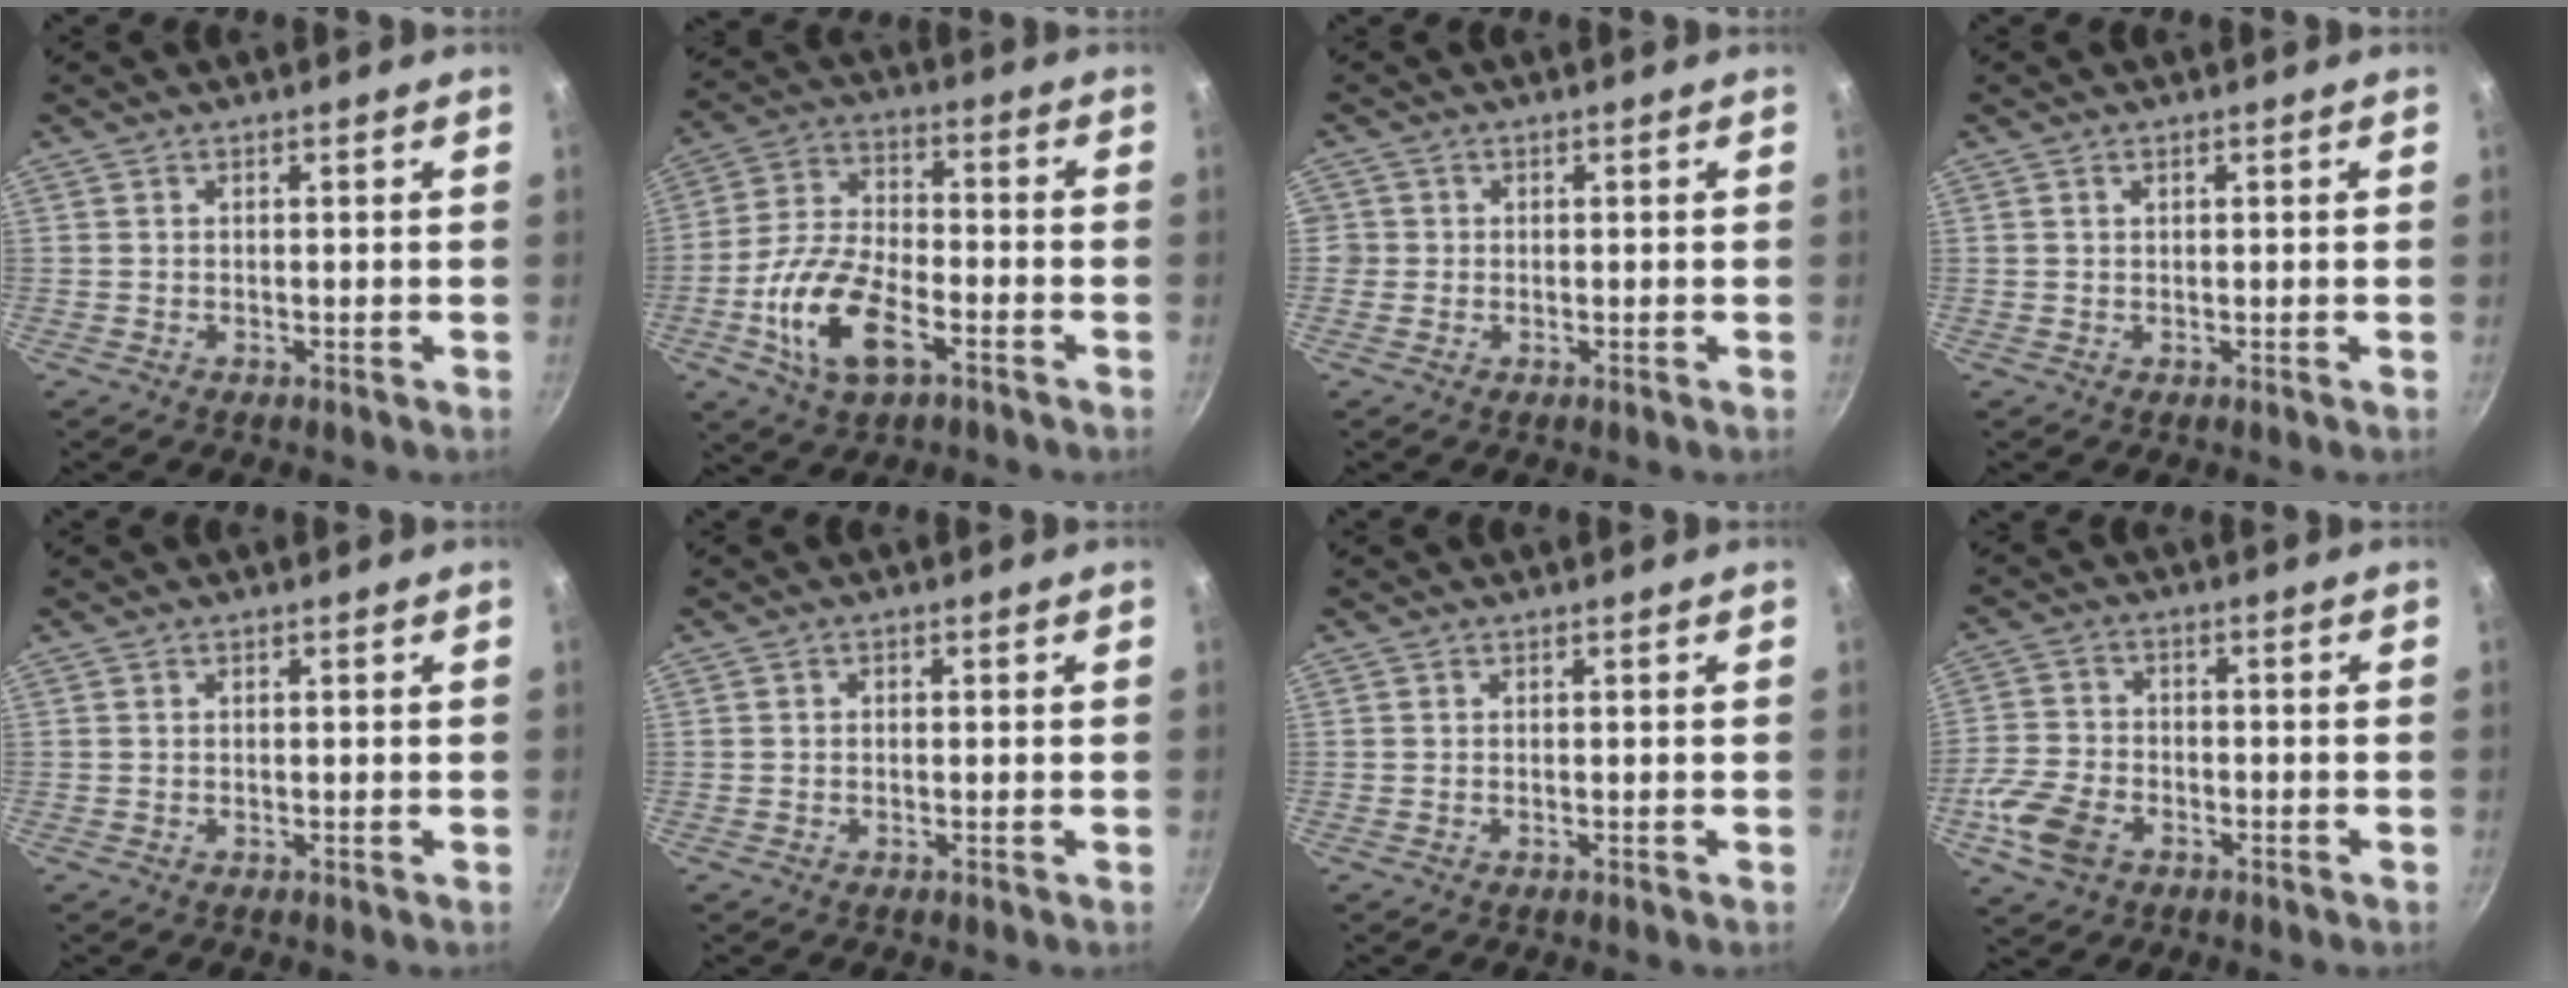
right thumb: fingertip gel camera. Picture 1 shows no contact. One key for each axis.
{"total": 14.8, "fx": -5.8, "fy": 7.4, "fz": 11.5, "tx": -0.220, "ty": 0.029, "tz": -0.115}
{"total": 1.8, "fx": -0.2, "fy": 1.8, "fz": 0.2, "tx": 0.007, "ty": 0.007, "tz": -0.006}
{"total": 0.8, "fx": 0.4, "fy": 0.5, "fz": 0.5, "tx": -0.007, "ty": 0.003, "tz": 0.007}
{"total": 0.0}
{"total": 0.8, "fx": 0.0, "fy": 0.7, "fz": 0.4, "tx": -0.006, "ty": 0.006, "tz": -0.001}
{"total": 0.0}
{"total": 9.3, "fx": -4.0, "fy": 6.3, "fz": 5.6, "tx": -0.110, "ty": 0.019, "tz": -0.085}